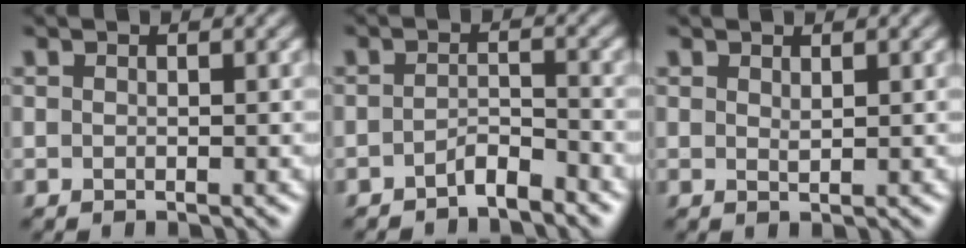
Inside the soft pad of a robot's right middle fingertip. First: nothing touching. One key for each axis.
{"total": 1.9, "fx": -1.6, "fy": 0.4, "fz": 0.9, "tx": -0.017, "ty": 0.007, "tz": -0.031}
{"total": 0.7, "fx": 0.5, "fy": 0.1, "fz": 0.4, "tx": -0.009, "ty": -0.002, "tz": 0.011}